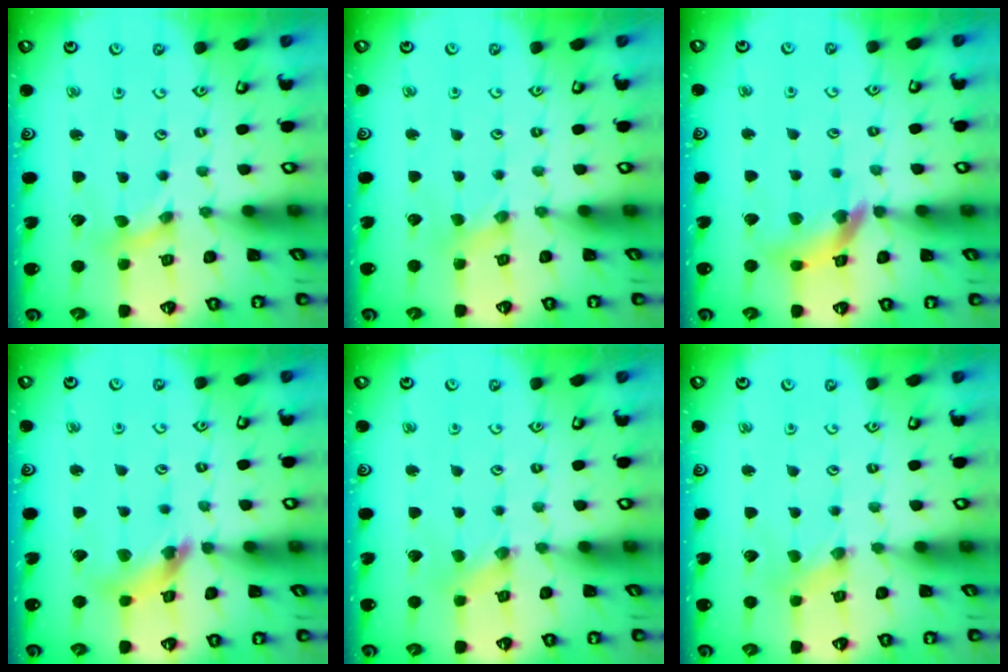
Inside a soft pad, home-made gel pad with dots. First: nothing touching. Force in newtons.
{"total": 1.9, "press": 1.9, "slide": 0.3}
{"total": 11.4, "press": 11.3, "slide": 1.6}
{"total": 10.2, "press": 10.1, "slide": 1.2}
{"total": 0.0}
{"total": 0.0}